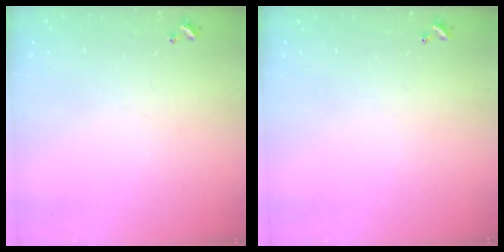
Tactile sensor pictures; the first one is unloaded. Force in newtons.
{"total": 0.0}